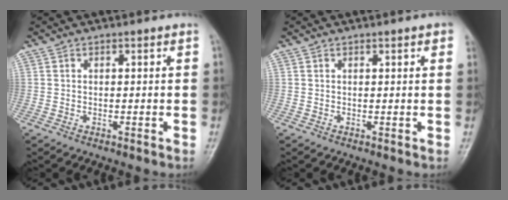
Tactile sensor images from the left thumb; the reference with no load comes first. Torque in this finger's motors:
{"motor_torque": [1.10, 0.97, 0.55, -0.69, 0.01]}